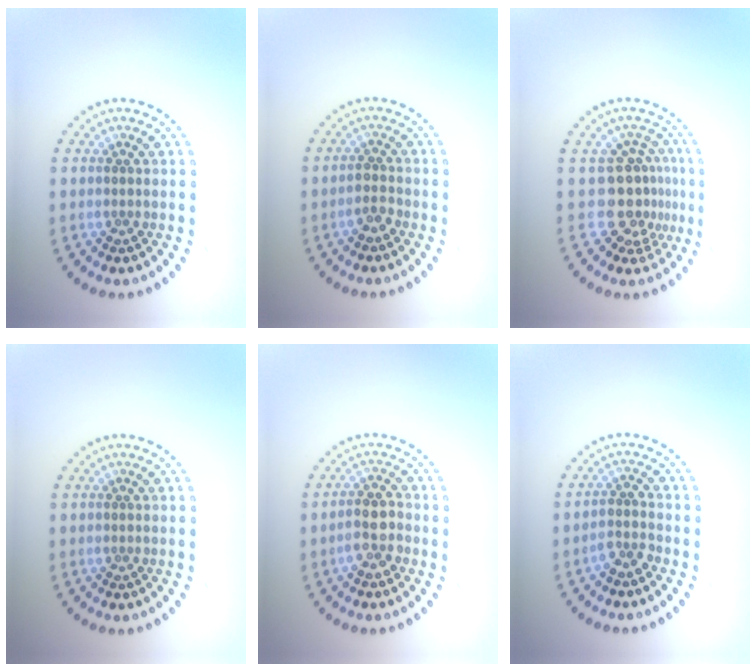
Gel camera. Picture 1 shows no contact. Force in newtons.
{"total": 1.2, "press": 1.1, "slide": 0.4}
{"total": 3.9, "press": 2.6, "slide": 2.9}
{"total": 0.0}
{"total": 2.6, "press": 2.4, "slide": 0.9}
{"total": 1.8, "press": 1.4, "slide": 1.2}